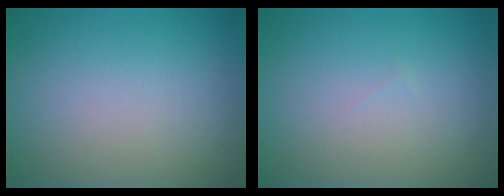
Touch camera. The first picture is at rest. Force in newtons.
{"total": 0.0}